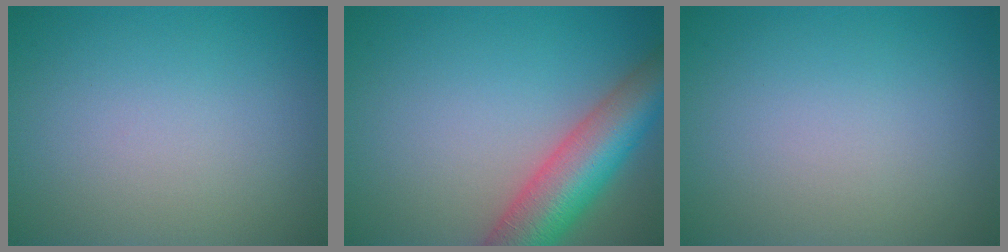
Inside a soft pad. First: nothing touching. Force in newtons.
{"total": 8.5, "press": 8.5, "slide": 0.4}
{"total": 0.0}